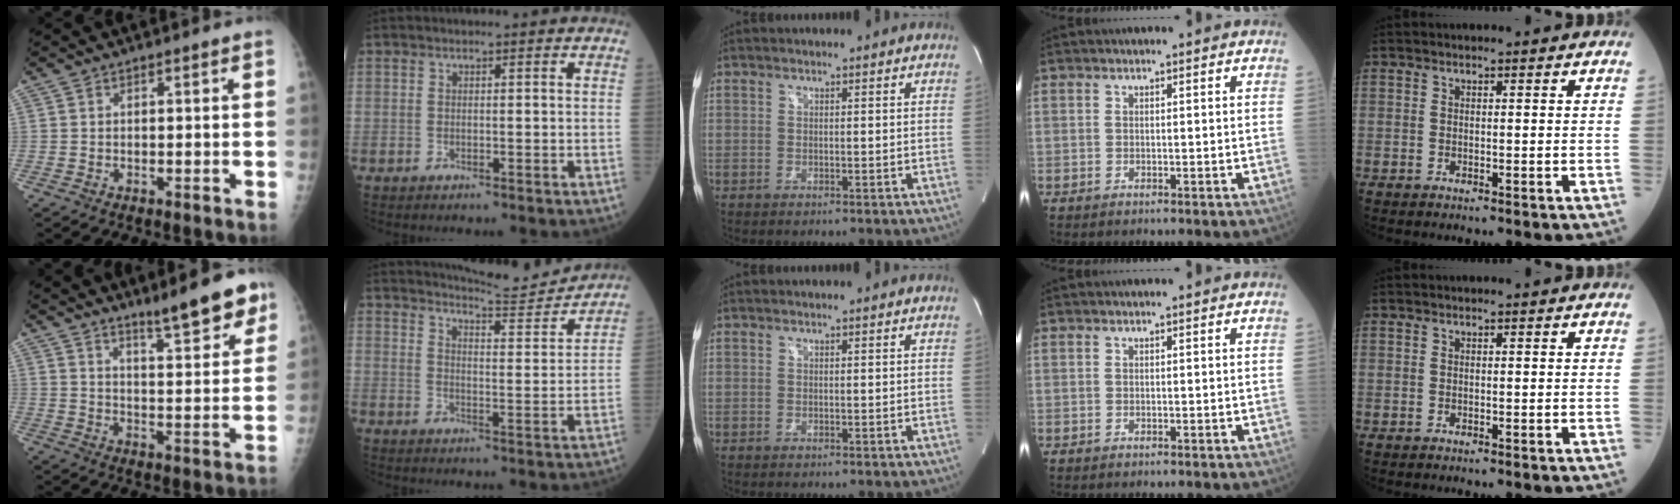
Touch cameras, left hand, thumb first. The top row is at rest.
{"thumb": {"total": 10.8, "force": [7.9, 2.1, 7.0], "torque": [-0.080, -0.048, 0.122]}, "index": {"total": 10.2, "force": [10.2, -0.6, 1.1], "torque": [-0.027, -0.021, 0.142]}}